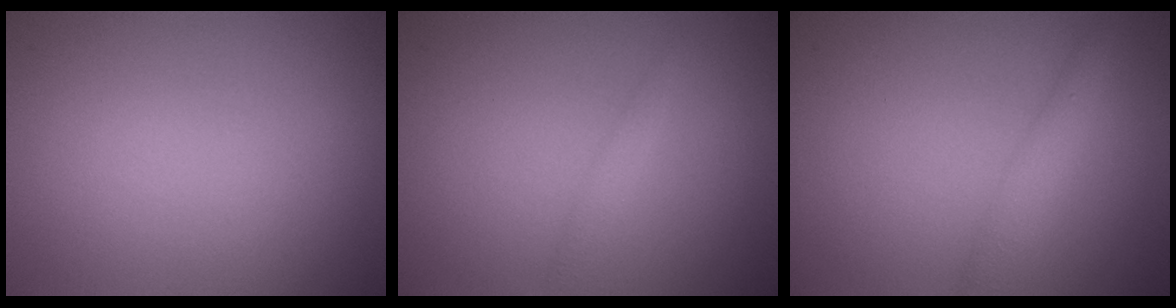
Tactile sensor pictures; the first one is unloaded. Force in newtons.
{"total": 1.0, "press": 1.0, "slide": 0.1}
{"total": 1.9, "press": 1.9, "slide": 0.1}